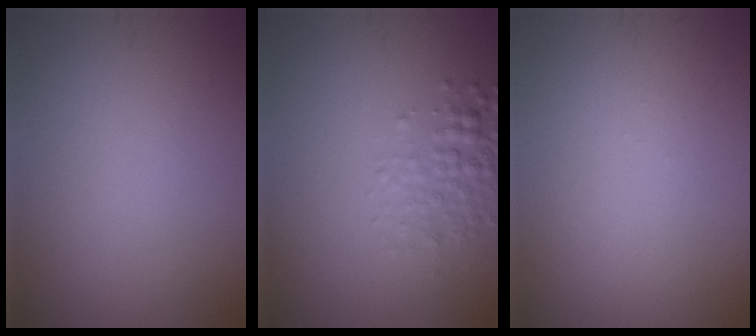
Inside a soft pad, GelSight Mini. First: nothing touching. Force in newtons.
{"total": 2.6, "press": 2.6, "slide": 0.1}
{"total": 0.0}